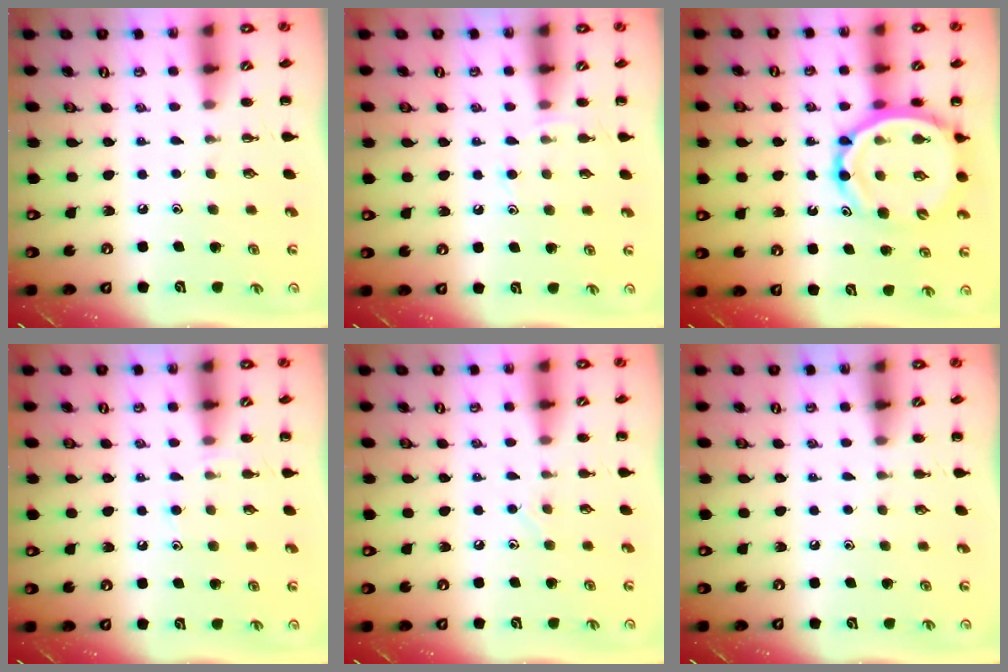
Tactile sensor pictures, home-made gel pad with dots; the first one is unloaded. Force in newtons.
{"total": 6.3, "press": 6.0, "slide": 1.9}
{"total": 14.7, "press": 14.1, "slide": 4.2}
{"total": 5.7, "press": 5.4, "slide": 1.9}
{"total": 4.5, "press": 4.3, "slide": 1.3}
{"total": 0.9, "press": 0.9, "slide": 0.2}